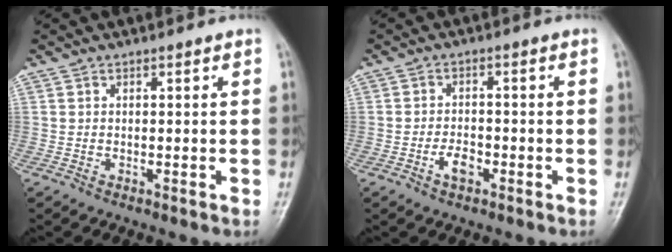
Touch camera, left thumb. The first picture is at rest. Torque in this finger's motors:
{"motor_torque": [-0.04, 0.17, 0.32, 0.13, 0.02]}